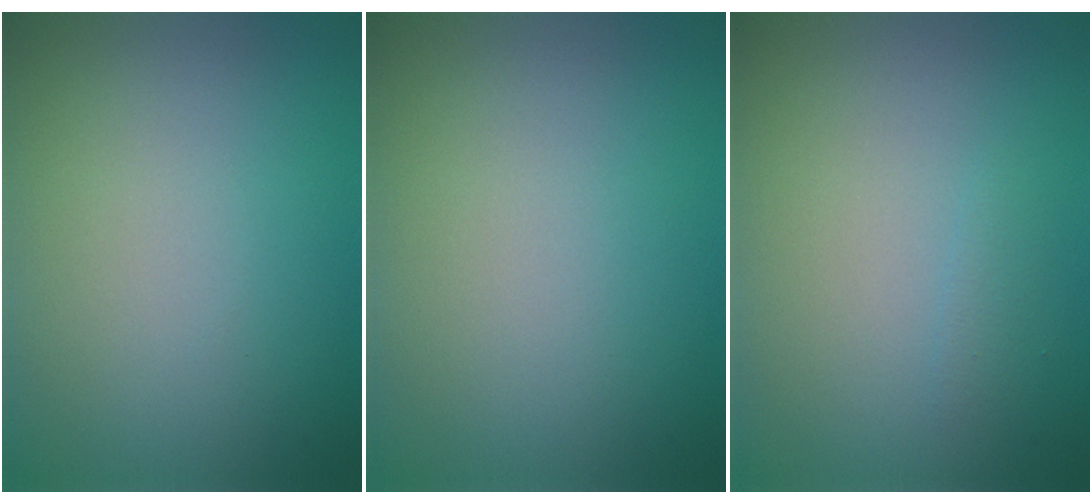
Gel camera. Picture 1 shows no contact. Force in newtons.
{"total": 0.0}
{"total": 0.6, "press": 0.6, "slide": 0.1}